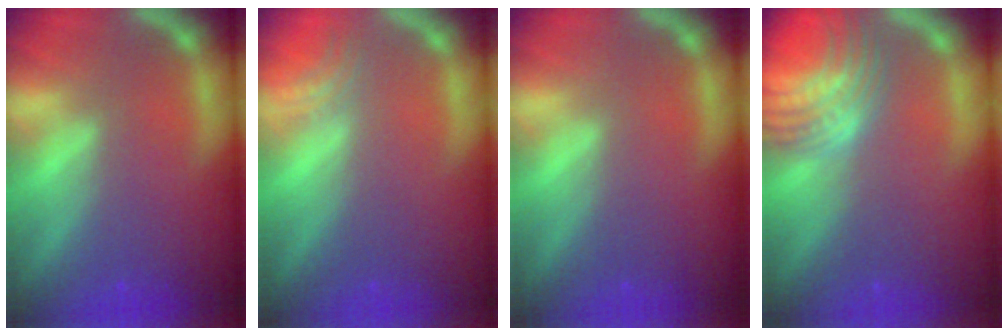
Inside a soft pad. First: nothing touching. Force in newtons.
{"total": 2.0}
{"total": 0.0}
{"total": 9.5}